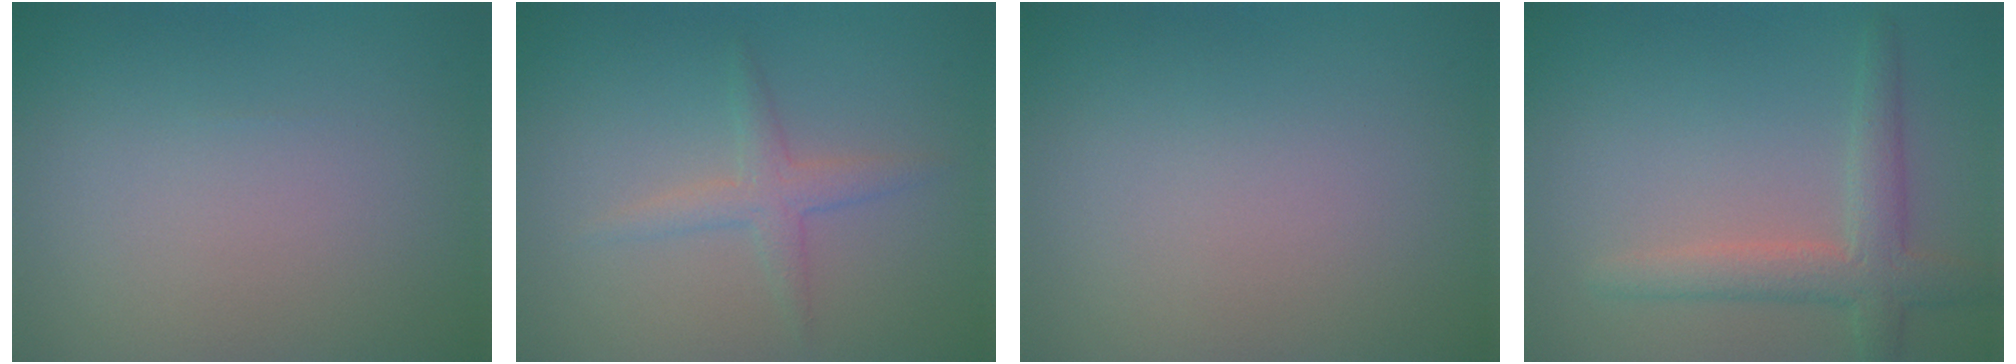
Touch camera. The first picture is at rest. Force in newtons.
{"total": 2.0, "press": 2.0, "slide": 0.1}
{"total": 0.0}
{"total": 3.6, "press": 3.6, "slide": 0.2}